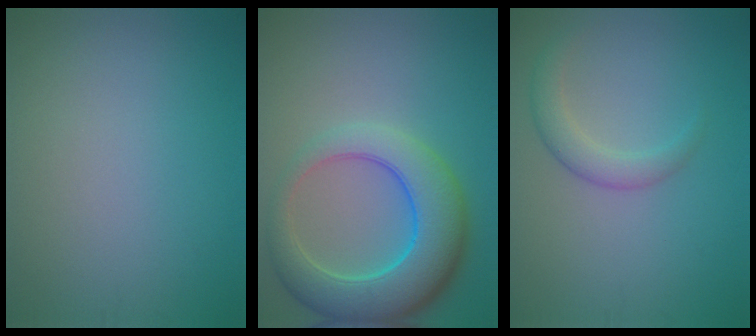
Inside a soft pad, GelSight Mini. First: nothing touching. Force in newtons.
{"total": 7.9, "press": 7.9, "slide": 0.3}
{"total": 2.3, "press": 2.3, "slide": 0.1}